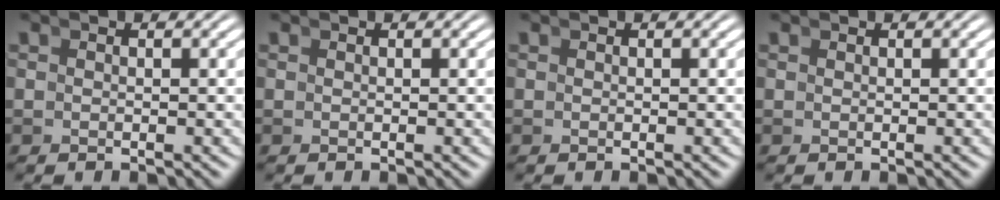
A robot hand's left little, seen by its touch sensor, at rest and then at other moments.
{"total": 0.0}
{"total": 0.0}
{"total": 0.0}